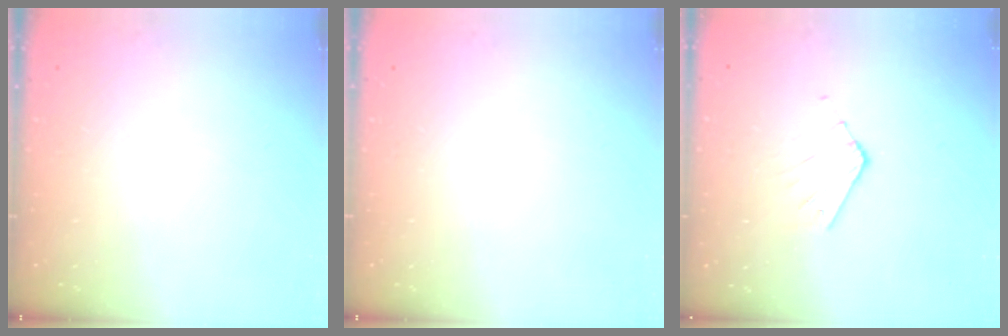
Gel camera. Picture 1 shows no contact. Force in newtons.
{"total": 0.0}
{"total": 3.3, "press": 3.3, "slide": 0.2}